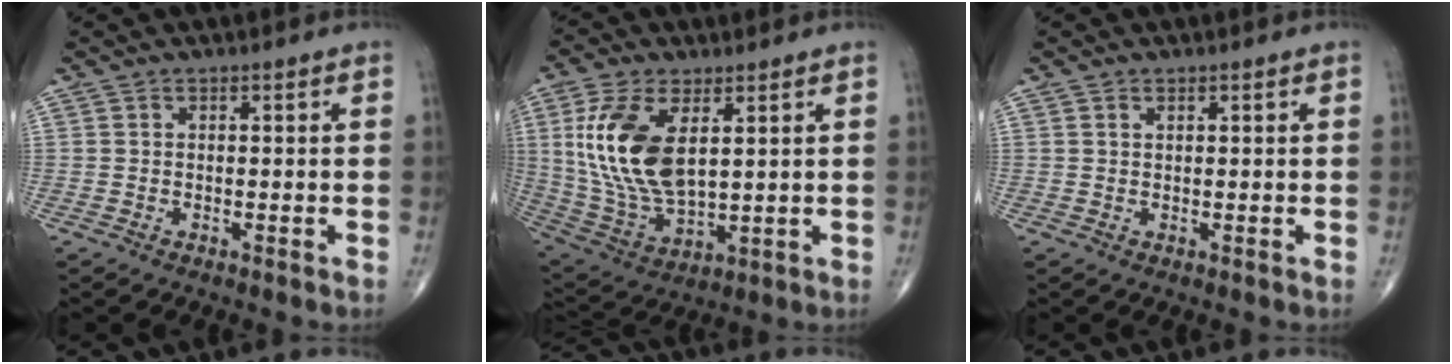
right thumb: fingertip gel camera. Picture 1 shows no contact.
{"total": 16.9, "force": [4.1, 8.7, 13.9], "torque": [-0.283, -0.019, 0.091]}
{"total": 0.7, "force": [0.4, 0.4, 0.4], "torque": [-0.006, 0.000, 0.008]}